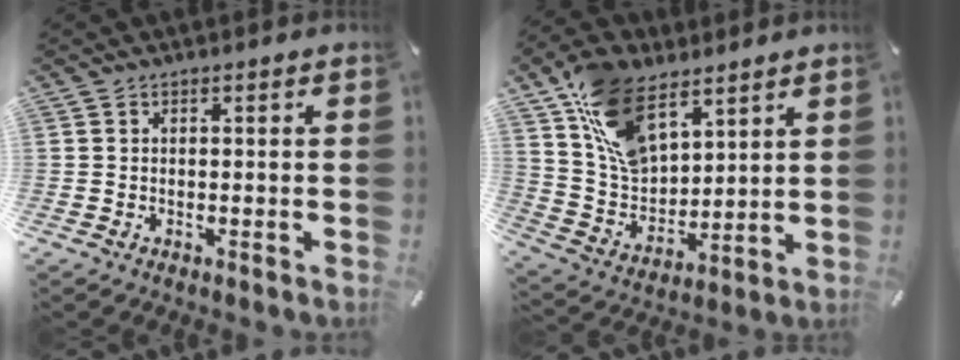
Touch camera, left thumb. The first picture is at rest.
{"total": 16.5, "force": [9.5, 10.2, 8.8], "torque": [-0.187, -0.037, 0.185]}